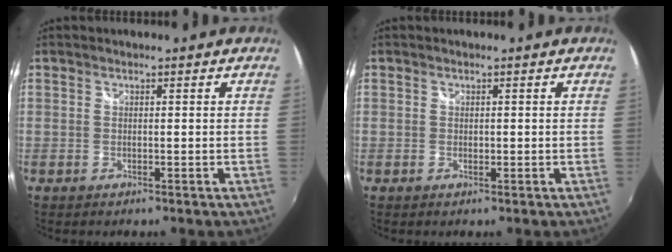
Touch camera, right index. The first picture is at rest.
{"total": 0.5, "force": [0.0, 0.4, 0.3], "torque": [-0.004, -0.001, -0.001]}